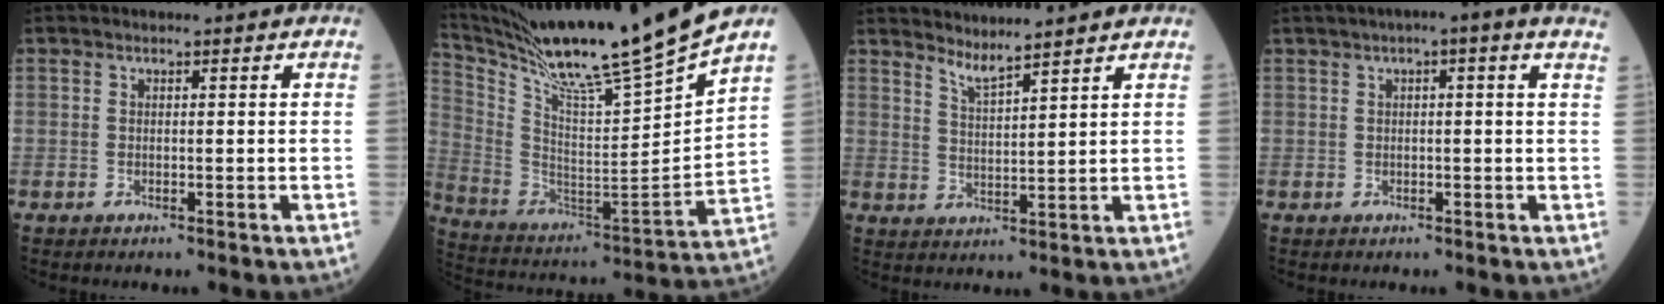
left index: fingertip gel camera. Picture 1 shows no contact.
{"total": 23.9, "force": [20.0, -2.3, 12.9], "torque": [-0.235, -0.061, 0.336]}
{"total": 4.1, "force": [3.9, -0.8, 1.0], "torque": [-0.031, -0.007, 0.074]}
{"total": 5.9, "force": [3.6, 0.0, 4.7], "torque": [-0.062, 0.028, 0.039]}